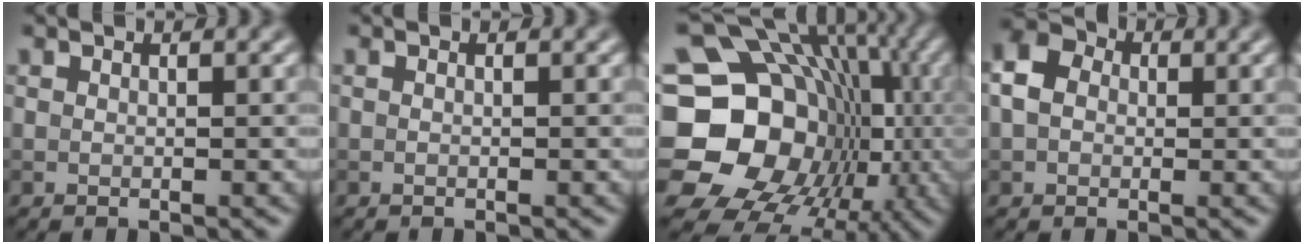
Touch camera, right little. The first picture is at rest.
{"total": 0.0}
{"total": 20.1, "force": [-2.9, 17.3, 9.8], "torque": [-0.138, -0.003, -0.072]}
{"total": 4.0, "force": [-0.1, 3.2, 2.3], "torque": [-0.060, 0.013, -0.008]}